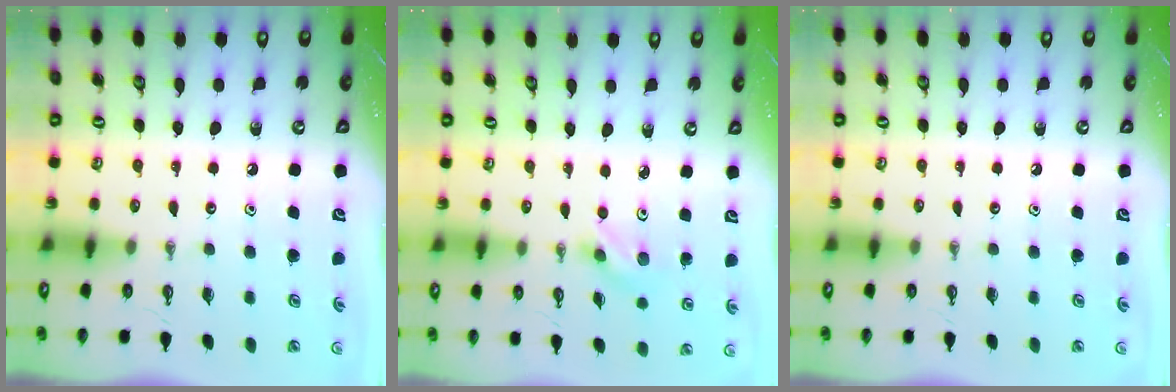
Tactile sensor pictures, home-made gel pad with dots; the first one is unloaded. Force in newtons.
{"total": 2.2, "press": 2.1, "slide": 0.6}
{"total": 1.0, "press": 0.0, "slide": 1.0}